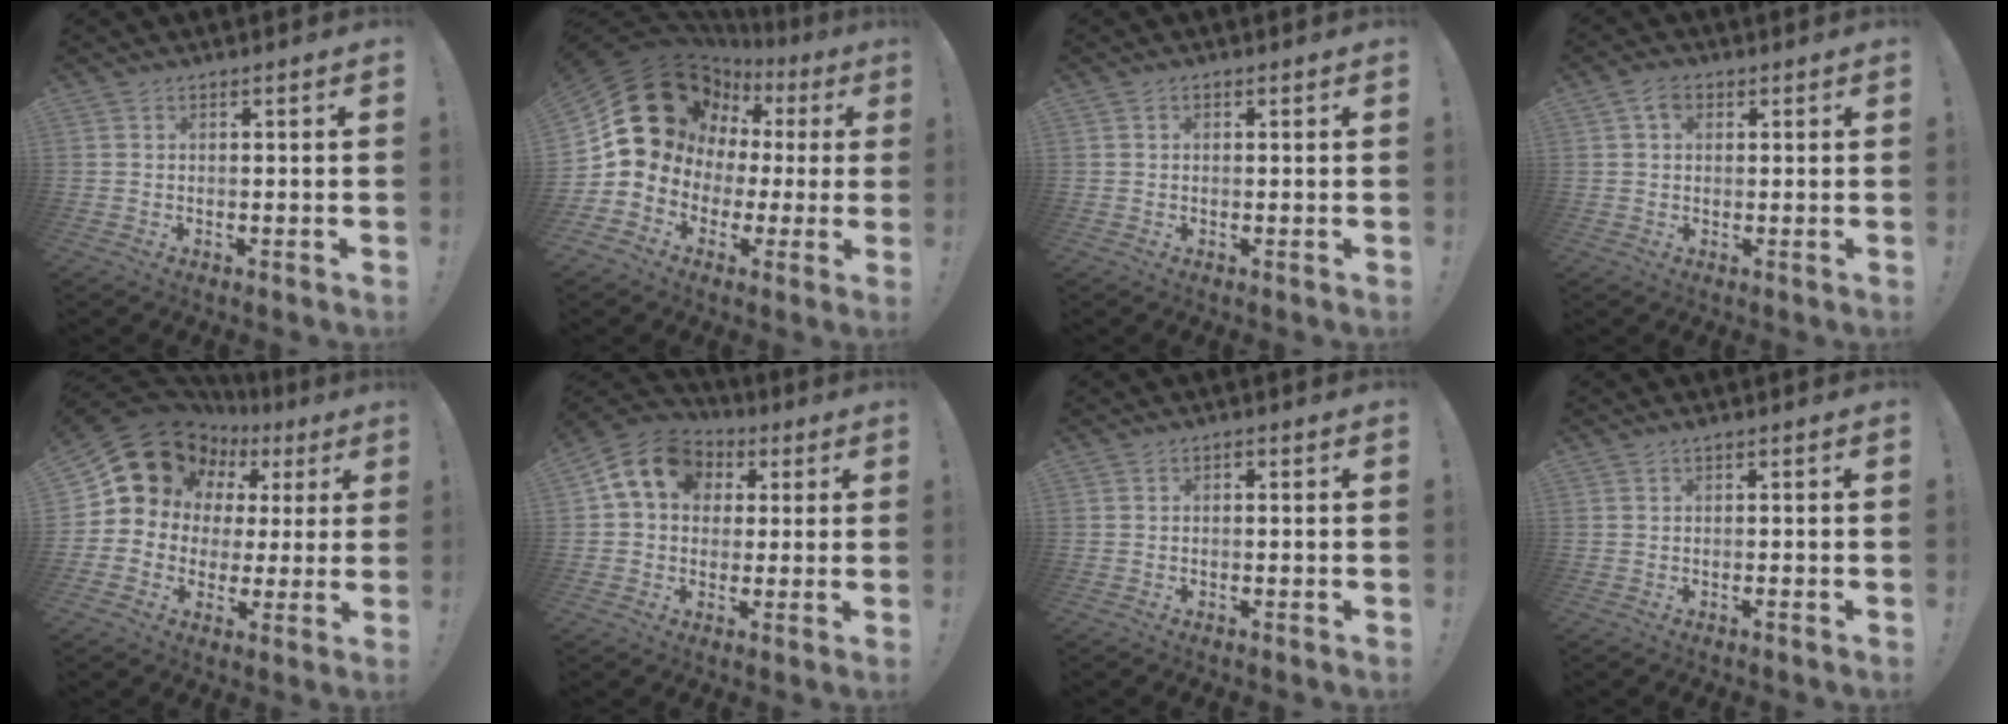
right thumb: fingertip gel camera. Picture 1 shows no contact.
{"total": 19.4, "force": [6.9, 15.3, 9.7], "torque": [-0.130, -0.049, 0.162]}
{"total": 0.5, "force": [0.0, 0.5, 0.3], "torque": [-0.002, 0.001, 0.000]}
{"total": 3.9, "force": [1.4, 2.6, 2.5], "torque": [-0.036, 0.002, 0.024]}
{"total": 15.1, "force": [8.7, 11.1, 5.3], "torque": [-0.088, -0.056, 0.180]}
{"total": 12.1, "force": [3.8, 9.7, 6.2], "torque": [-0.093, -0.004, 0.078]}
{"total": 0.6, "force": [-0.5, 0.3, 0.2], "torque": [-0.003, 0.001, -0.009]}
{"total": 0.8, "force": [-0.3, -0.2, 0.8], "torque": [-0.013, -0.001, -0.006]}